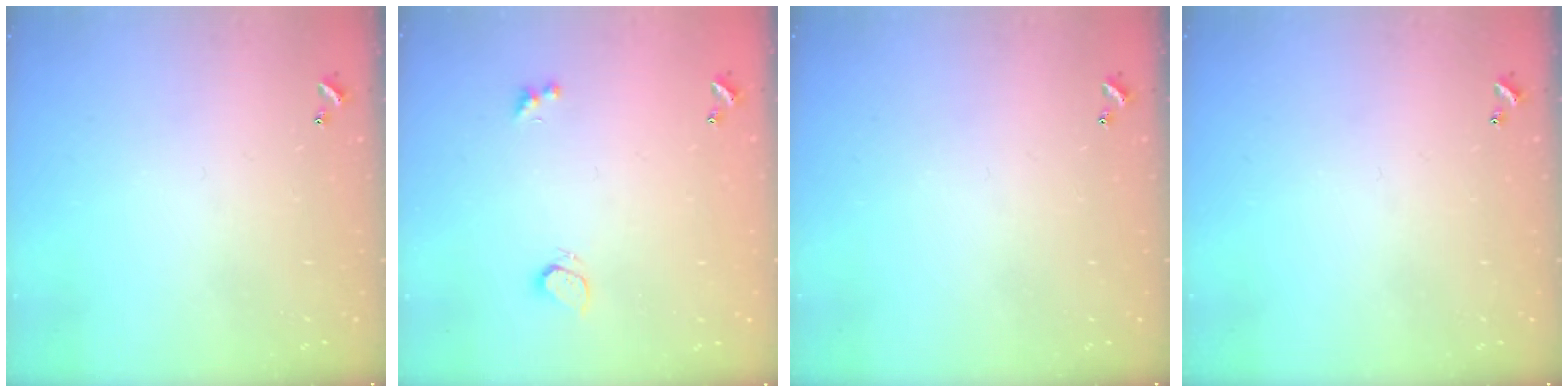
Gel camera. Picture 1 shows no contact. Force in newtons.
{"total": 1.4, "press": 0.7, "slide": 1.2}
{"total": 0.0}
{"total": 0.0}